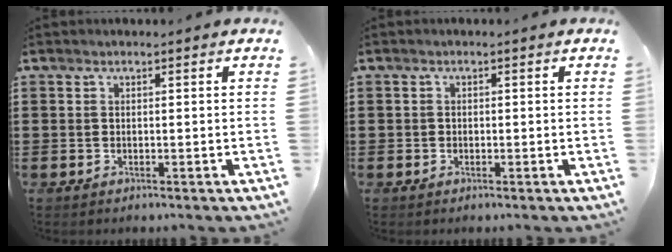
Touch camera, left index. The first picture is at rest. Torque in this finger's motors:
{"motor_torque": [-0.23, 0.55, -0.07, -0.01]}